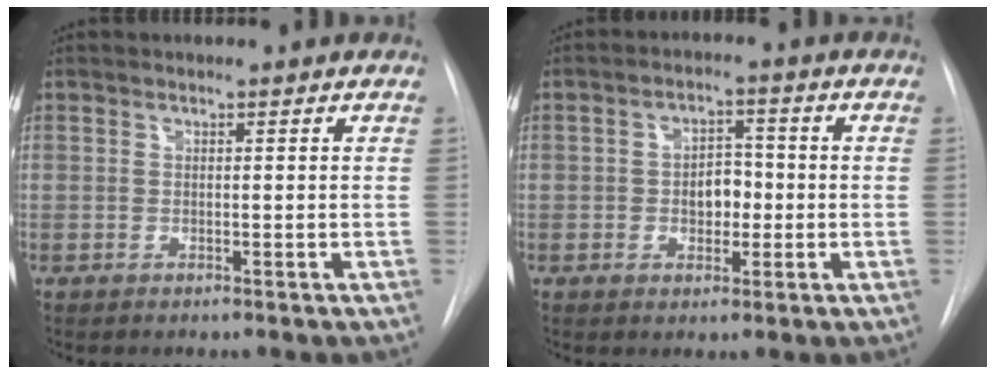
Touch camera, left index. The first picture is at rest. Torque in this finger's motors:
{"motor_torque": [0.15, 0.04, 0.07, 0.03]}